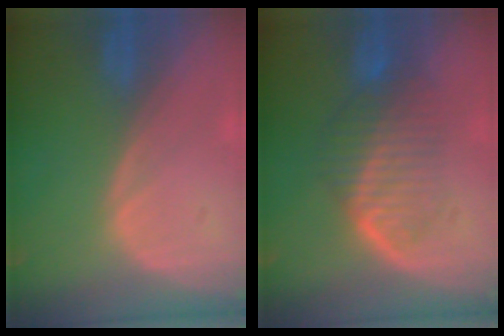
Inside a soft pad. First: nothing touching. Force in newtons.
{"total": 6.7, "press": 6.5, "slide": 1.8}